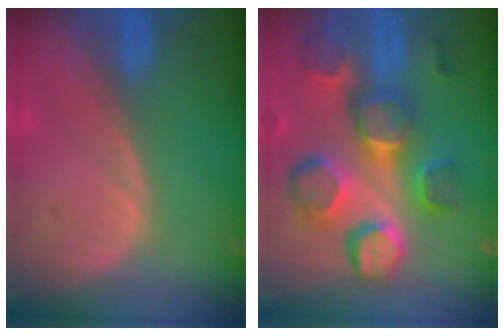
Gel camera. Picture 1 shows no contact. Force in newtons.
{"total": 12.5, "press": 11.1, "slide": 5.8}